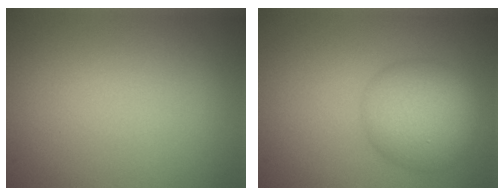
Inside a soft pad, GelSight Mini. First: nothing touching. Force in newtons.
{"total": 5.9, "press": 5.8, "slide": 0.2}